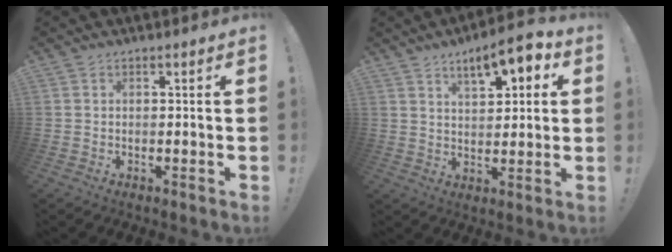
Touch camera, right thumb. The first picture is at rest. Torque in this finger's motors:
{"motor_torque": [0.62, 0.63, 0.08, 0.20, 0.17]}